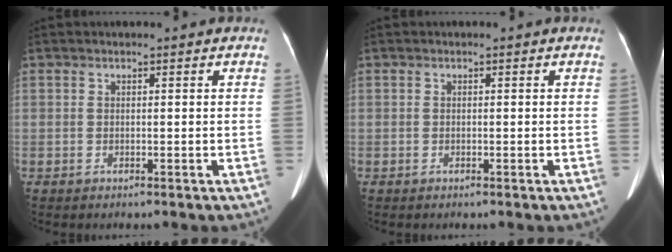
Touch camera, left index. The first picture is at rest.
{"total": 0.0}